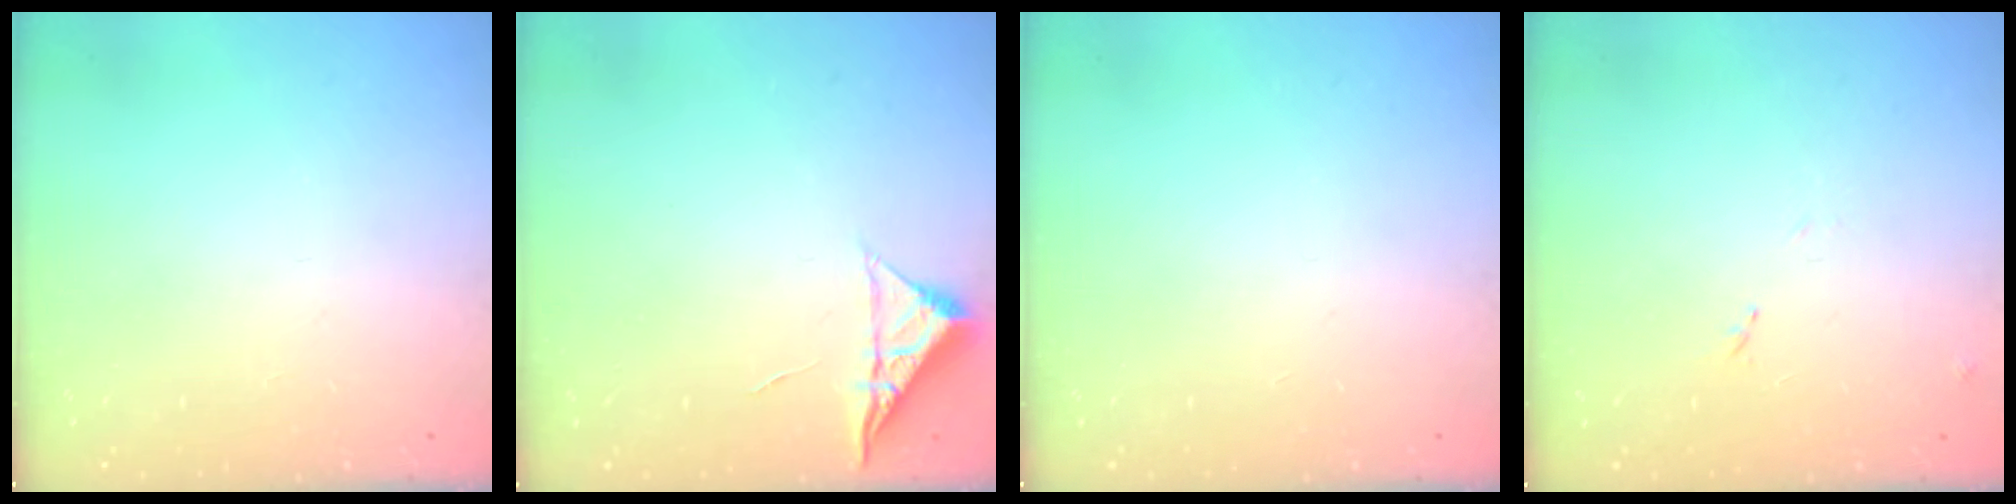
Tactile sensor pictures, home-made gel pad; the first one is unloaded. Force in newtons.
{"total": 4.7, "press": 4.7, "slide": 0.7}
{"total": 0.0}
{"total": 8.1, "press": 8.1, "slide": 0.6}